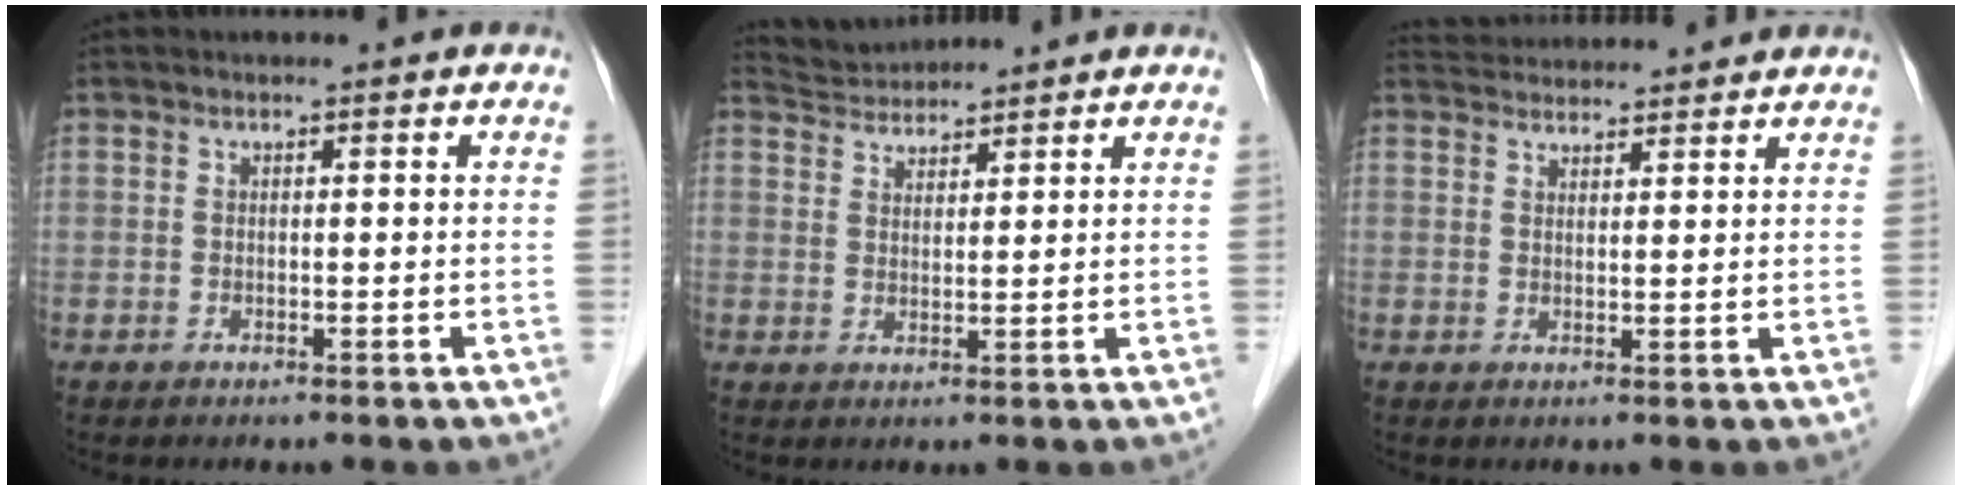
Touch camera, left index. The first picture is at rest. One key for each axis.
{"total": 4.3, "fx": 4.3, "fy": 0.3, "fz": -0.2, "tx": -0.006, "ty": 0.027, "tz": 0.080}
{"total": 8.4, "fx": 8.2, "fy": 1.1, "fz": 1.6, "tx": -0.027, "ty": 0.033, "tz": 0.116}